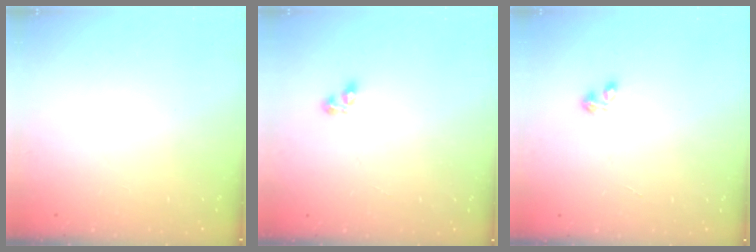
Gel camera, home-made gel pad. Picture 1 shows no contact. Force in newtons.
{"total": 3.1, "press": 3.1, "slide": 0.3}
{"total": 1.5, "press": 1.5, "slide": 0.3}